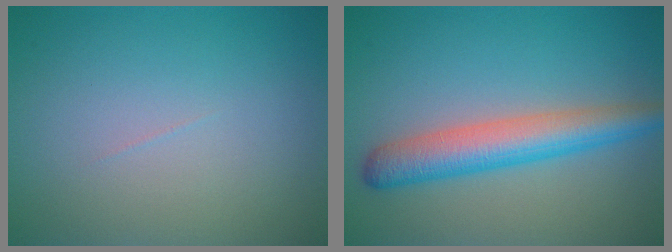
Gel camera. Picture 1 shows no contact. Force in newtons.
{"total": 5.2, "press": 5.2, "slide": 0.2}